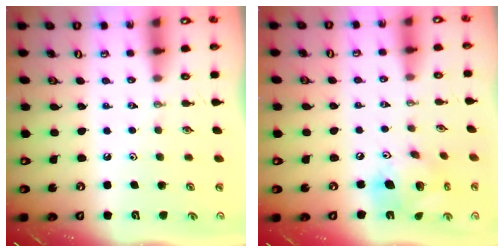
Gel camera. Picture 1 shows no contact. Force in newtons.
{"total": 15.2, "press": 14.9, "slide": 3.0}